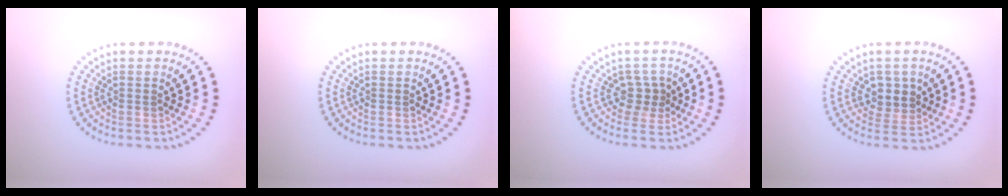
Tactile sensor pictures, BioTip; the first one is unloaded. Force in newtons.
{"total": 0.0}
{"total": 1.8, "press": 1.3, "slide": 1.3}
{"total": 2.3, "press": 2.0, "slide": 1.1}